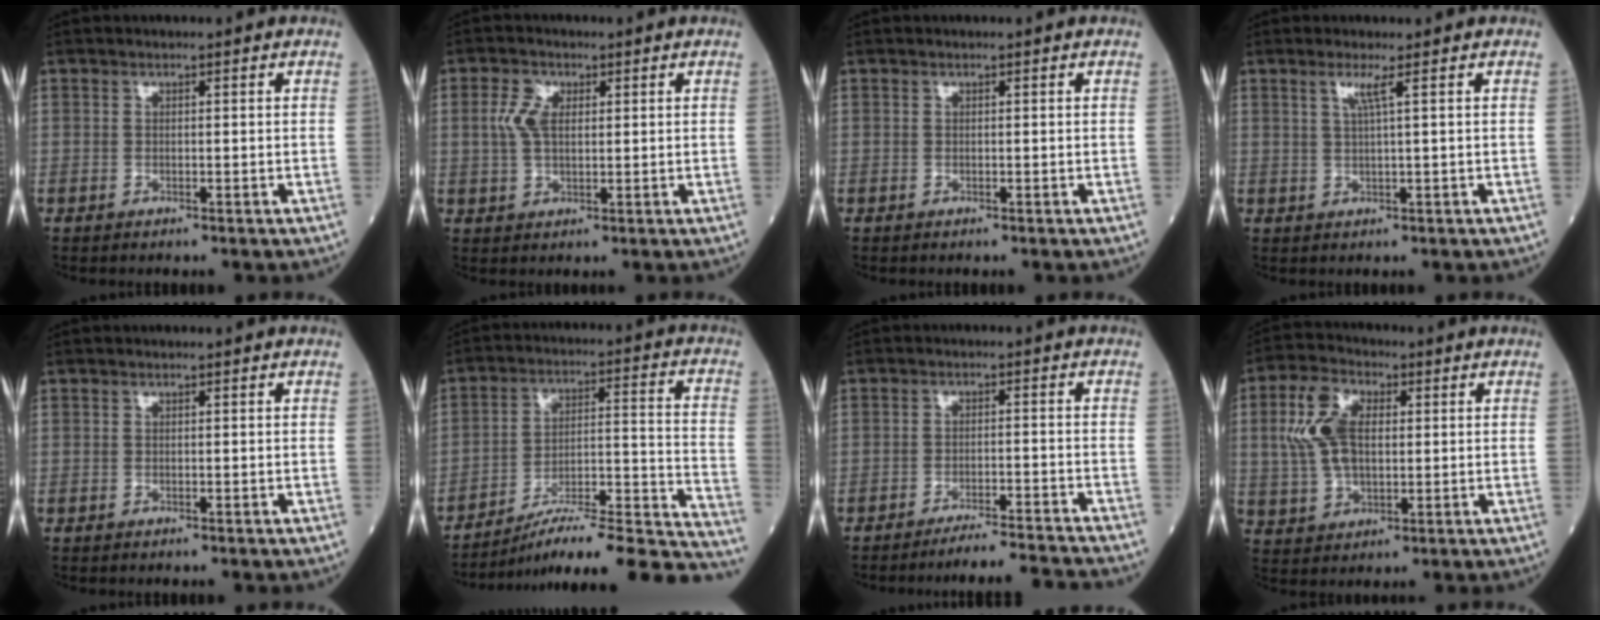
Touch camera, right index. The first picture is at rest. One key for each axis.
{"total": 4.1, "fx": 1.0, "fy": 2.3, "fz": 3.2, "tx": -0.077, "ty": 0.009, "tz": 0.021}
{"total": 0.0}
{"total": 2.2, "fx": 1.0, "fy": -0.6, "fz": 1.9, "tx": -0.042, "ty": -0.001, "tz": 0.021}
{"total": 0.0}
{"total": 24.0, "fx": -21.7, "fy": 0.5, "fz": 10.2, "tx": -0.084, "ty": 0.013, "tz": -0.314}
{"total": 8.4, "fx": -8.1, "fy": -1.7, "fz": 1.4, "tx": -0.012, "ty": -0.008, "tz": -0.125}
{"total": 9.4, "fx": 1.7, "fy": 5.2, "fz": 7.6, "tx": -0.174, "ty": 0.019, "tz": 0.036}